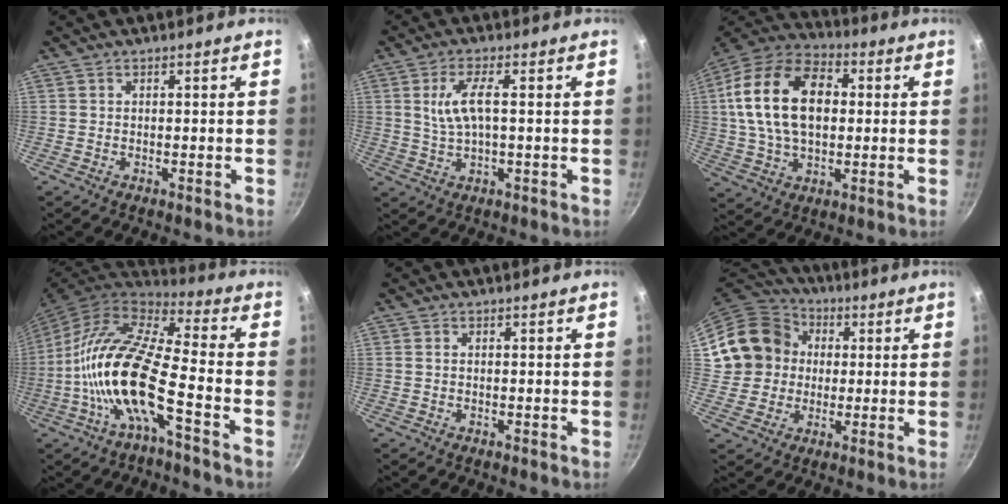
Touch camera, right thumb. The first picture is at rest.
{"total": 6.5, "force": [0.9, 2.0, 6.1], "torque": [-0.130, 0.005, 0.021]}
{"total": 21.0, "force": [2.8, 13.4, 15.9], "torque": [-0.270, 0.024, 0.037]}
{"total": 17.9, "force": [-5.6, 5.2, 16.2], "torque": [-0.309, 0.044, -0.127]}
{"total": 0.6, "force": [0.1, 0.4, 0.5], "torque": [-0.009, 0.002, 0.001]}
{"total": 14.4, "force": [2.3, 13.1, 5.4], "torque": [-0.074, 0.032, 0.038]}